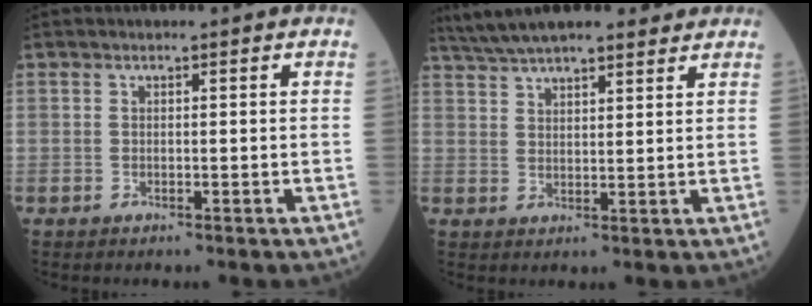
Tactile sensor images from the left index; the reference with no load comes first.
{"total": 14.8, "force": [12.8, 3.2, 6.7], "torque": [-0.122, 0.042, 0.200]}